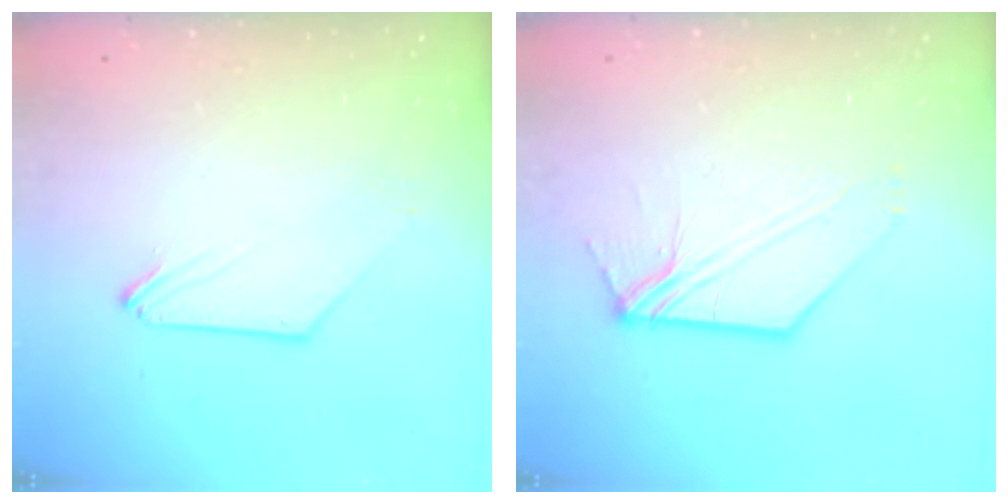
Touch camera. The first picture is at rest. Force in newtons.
{"total": 6.3, "press": 6.2, "slide": 0.8}